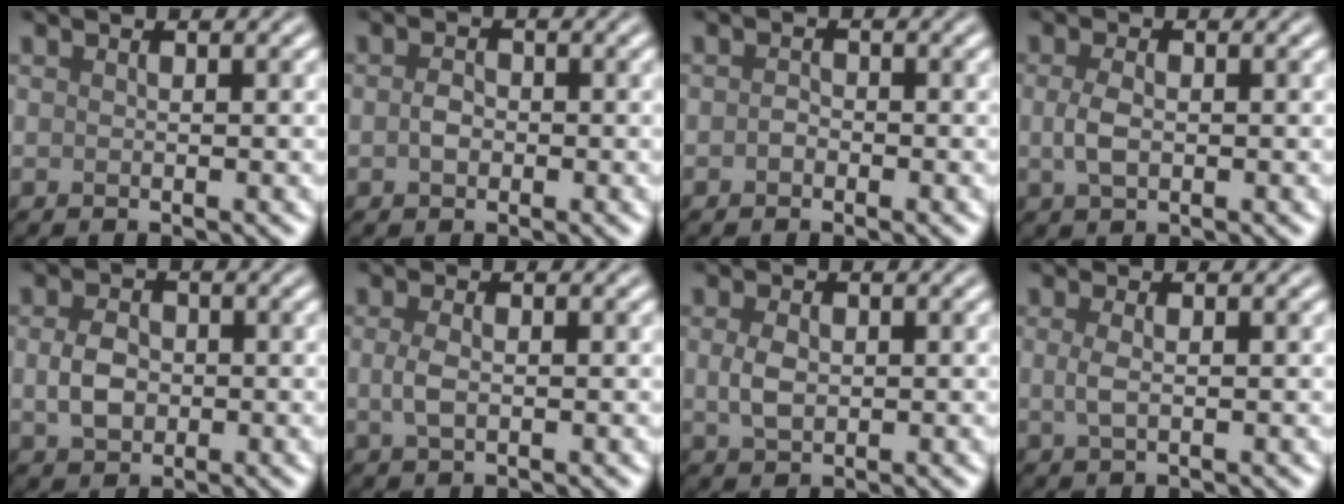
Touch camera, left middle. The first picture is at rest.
{"total": 1.6, "force": [-0.3, 1.2, 1.0], "torque": [-0.022, 0.000, -0.010]}
{"total": 0.9, "force": [-0.3, 0.7, 0.5], "torque": [-0.010, -0.001, -0.009]}
{"total": 2.2, "force": [-0.1, 1.3, 1.7], "torque": [-0.041, -0.001, -0.002]}
{"total": 3.2, "force": [-0.1, 2.4, 2.1], "torque": [-0.045, -0.002, -0.007]}
{"total": 1.8, "force": [-0.1, 0.9, 1.6], "torque": [-0.040, -0.002, -0.002]}
{"total": 2.3, "force": [0.1, 1.6, 1.7], "torque": [-0.039, 0.000, 0.004]}
{"total": 1.4, "force": [0.1, 0.5, 1.3], "torque": [-0.031, 0.000, 0.000]}